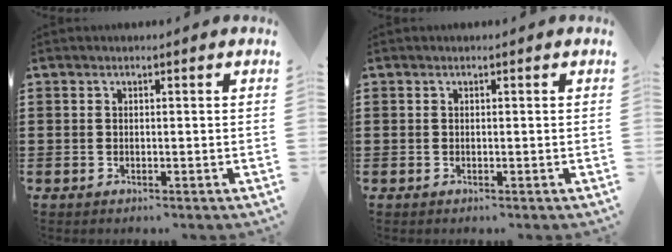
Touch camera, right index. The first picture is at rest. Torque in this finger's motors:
{"motor_torque": [-0.26, 0.26, 0.01, -0.01]}